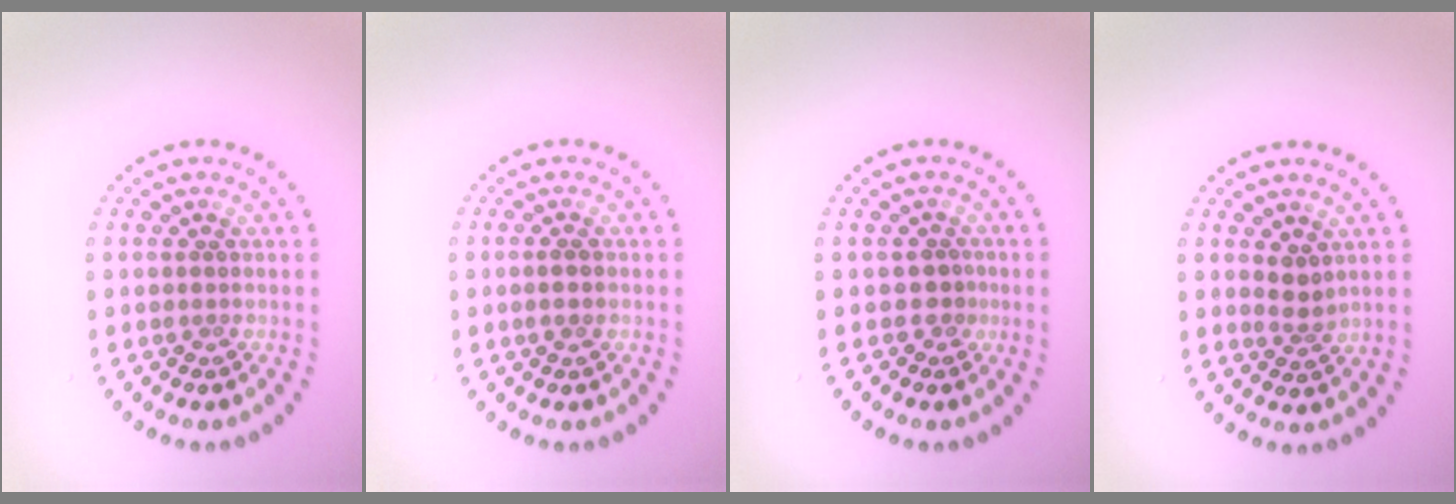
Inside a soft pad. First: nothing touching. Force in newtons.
{"total": 1.3, "press": 1.2, "slide": 0.4}
{"total": 1.3, "press": 1.0, "slide": 0.8}
{"total": 1.5, "press": 1.2, "slide": 0.9}